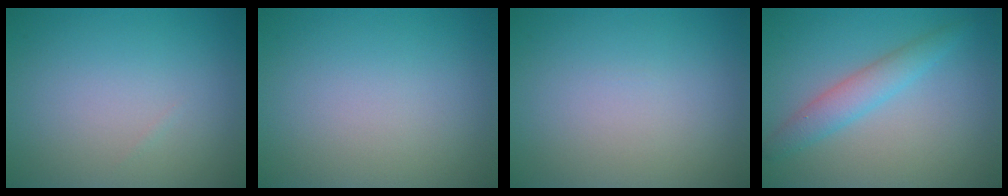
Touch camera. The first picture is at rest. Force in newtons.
{"total": 0.0}
{"total": 0.0}
{"total": 2.8, "press": 2.8, "slide": 0.1}